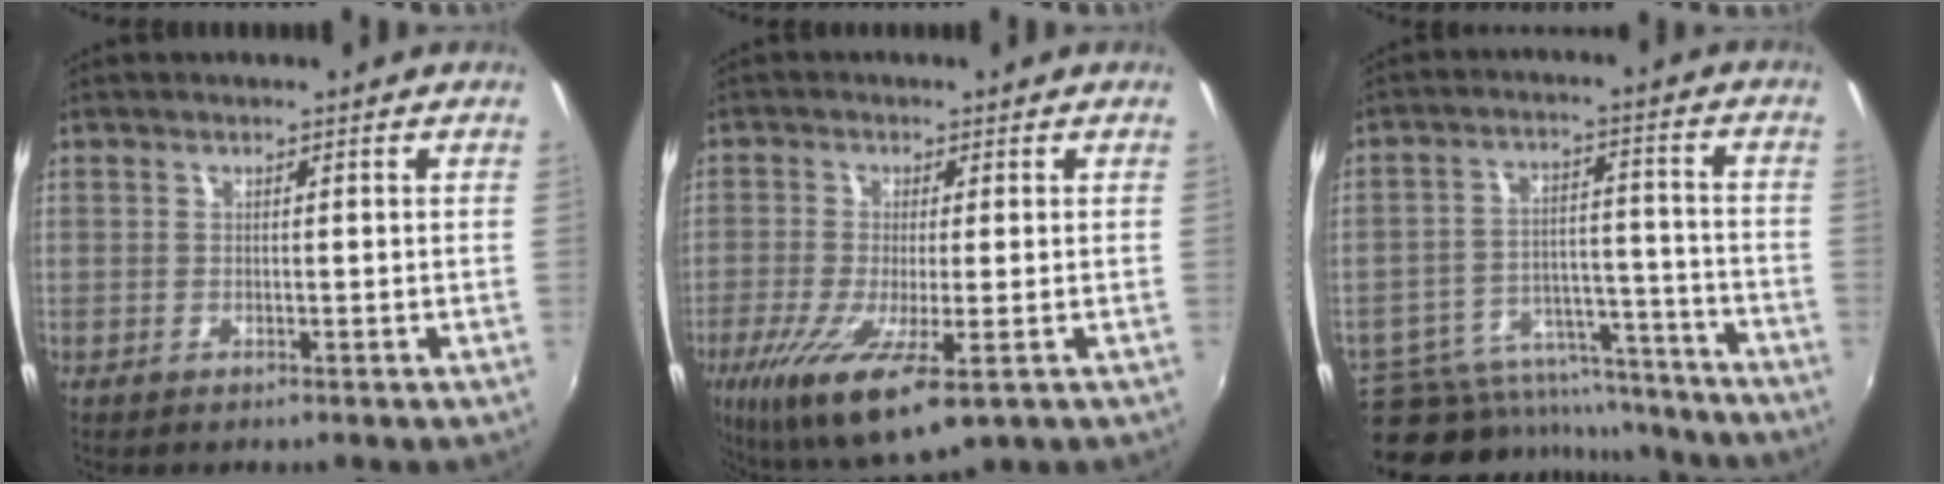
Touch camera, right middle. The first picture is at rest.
{"total": 14.5, "force": [-6.4, 3.8, 12.4], "torque": [-0.260, -0.058, -0.108]}
{"total": 18.9, "force": [-15.4, 8.7, 6.6], "torque": [-0.138, 0.020, -0.200]}